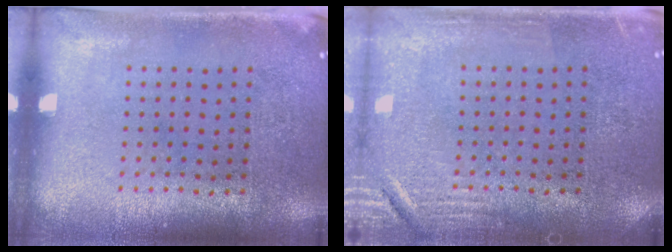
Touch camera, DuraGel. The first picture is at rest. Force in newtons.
{"total": 2.7, "press": 2.7, "slide": 0.4}